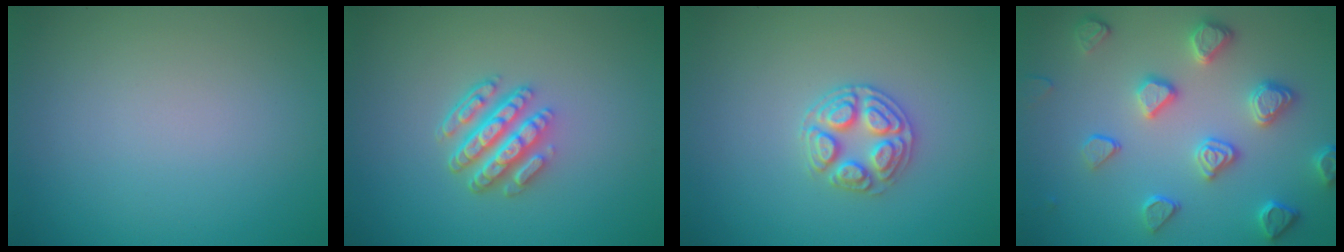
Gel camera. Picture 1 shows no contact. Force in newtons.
{"total": 4.6, "press": 3.4, "slide": 3.1}
{"total": 2.8, "press": 2.7, "slide": 0.9}
{"total": 4.6, "press": 4.1, "slide": 2.0}